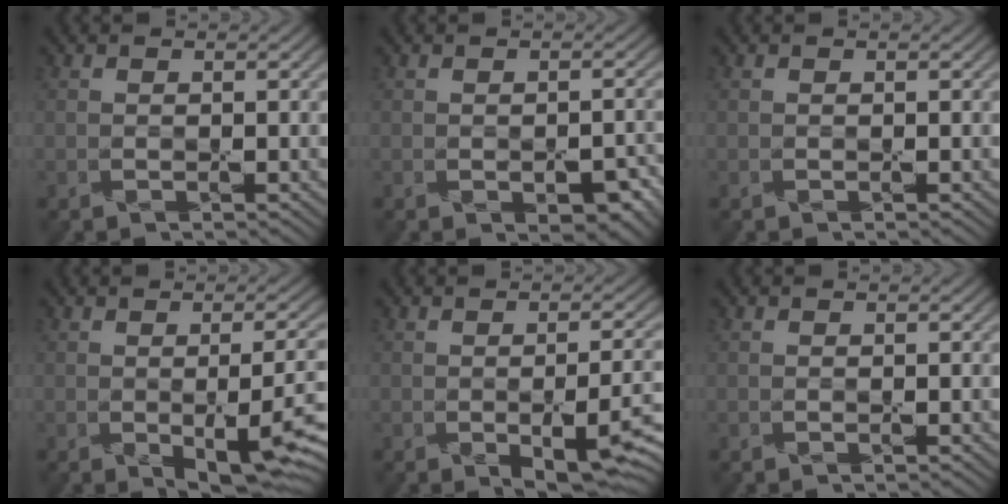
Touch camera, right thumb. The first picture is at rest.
{"total": 3.2, "force": [-1.2, 1.7, 2.5], "torque": [-0.040, -0.013, -0.007]}
{"total": 0.0}
{"total": 8.9, "force": [-1.4, 3.5, 8.0], "torque": [-0.102, -0.015, 0.003]}
{"total": 7.4, "force": [-2.2, 3.0, 6.4], "torque": [-0.096, -0.027, -0.009]}
{"total": 0.0}